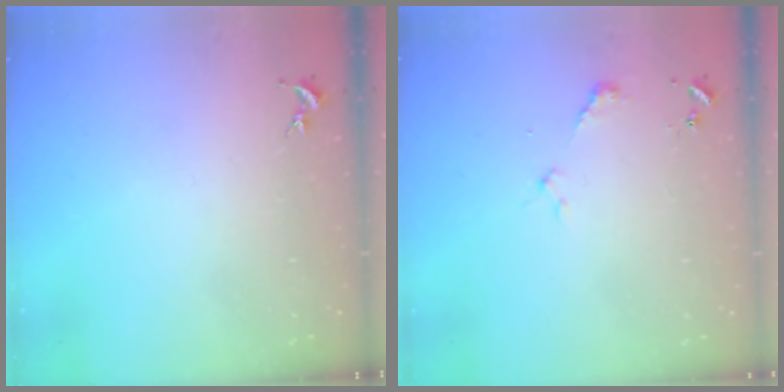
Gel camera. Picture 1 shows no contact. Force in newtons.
{"total": 2.3, "press": 2.3, "slide": 0.1}